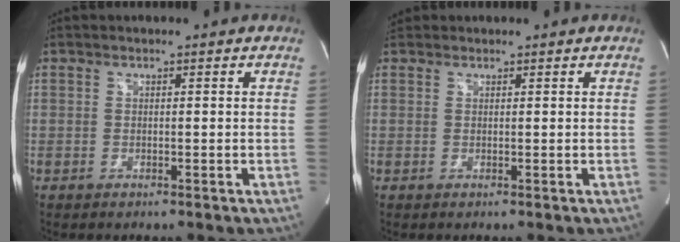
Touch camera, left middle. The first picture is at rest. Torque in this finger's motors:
{"motor_torque": [0.62, -0.57, -0.01, 0.01]}